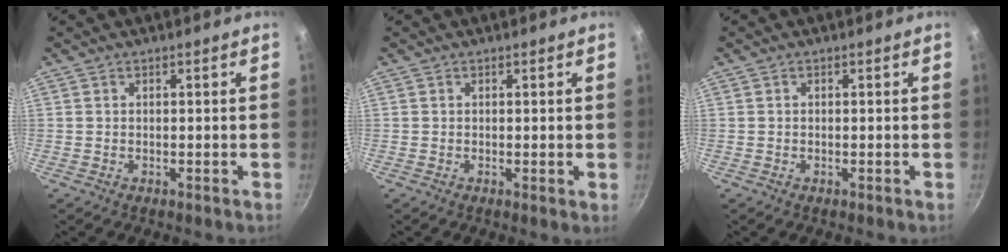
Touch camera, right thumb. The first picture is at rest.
{"total": 0.5, "force": [0.2, 0.2, 0.4], "torque": [-0.007, -0.003, 0.001]}
{"total": 0.0}